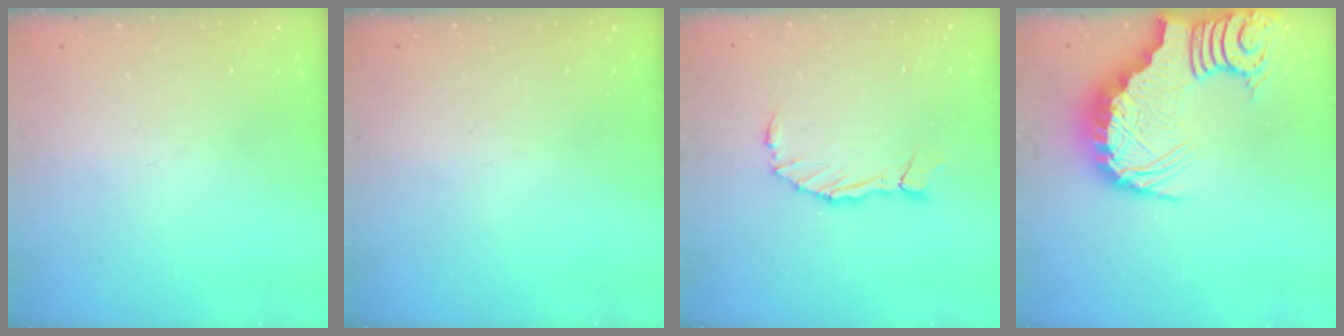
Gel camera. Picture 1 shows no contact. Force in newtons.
{"total": 0.0}
{"total": 5.0, "press": 4.9, "slide": 0.6}
{"total": 7.5, "press": 7.5, "slide": 1.0}